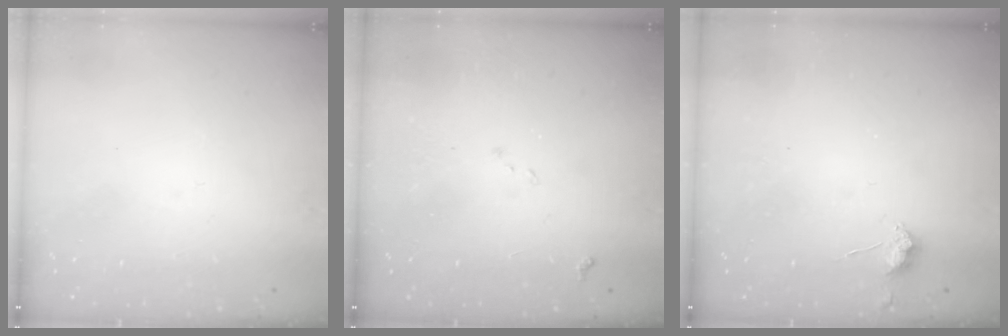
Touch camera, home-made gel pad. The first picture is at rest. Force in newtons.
{"total": 7.6, "press": 7.6, "slide": 0.9}
{"total": 4.1, "press": 4.1, "slide": 0.5}